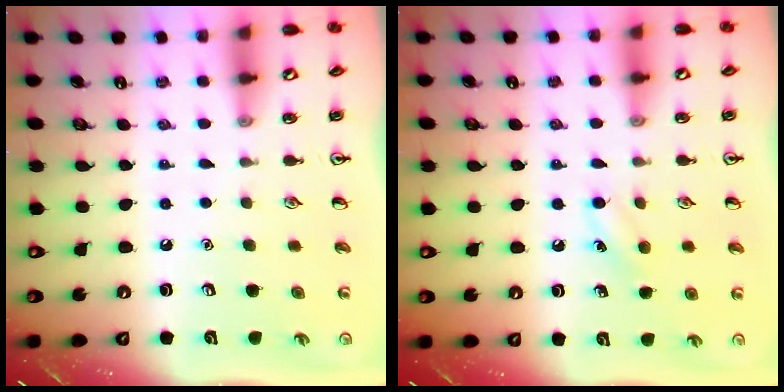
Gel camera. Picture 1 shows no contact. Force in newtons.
{"total": 7.0, "press": 6.7, "slide": 2.3}